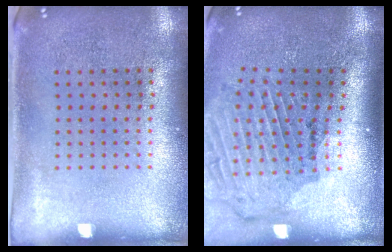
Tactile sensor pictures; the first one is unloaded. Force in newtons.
{"total": 2.0, "press": 1.9, "slide": 0.6}